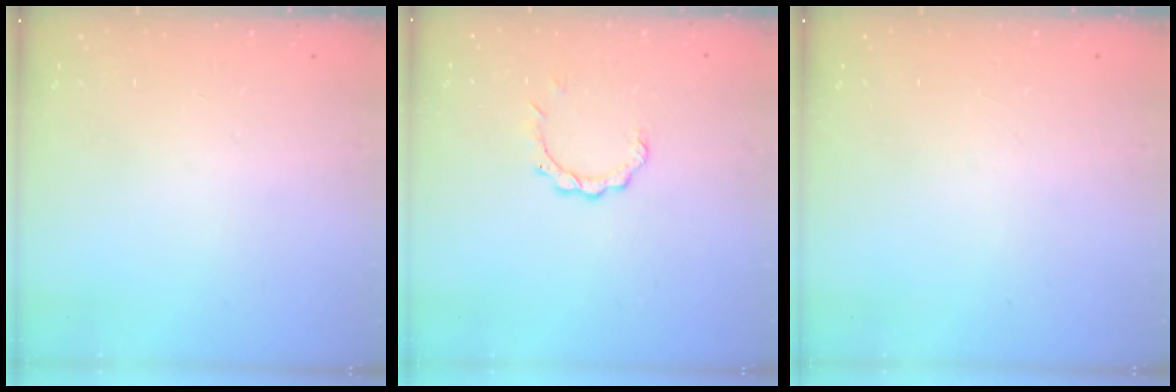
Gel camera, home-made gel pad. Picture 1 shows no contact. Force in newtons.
{"total": 3.6, "press": 3.6, "slide": 0.3}
{"total": 0.0}